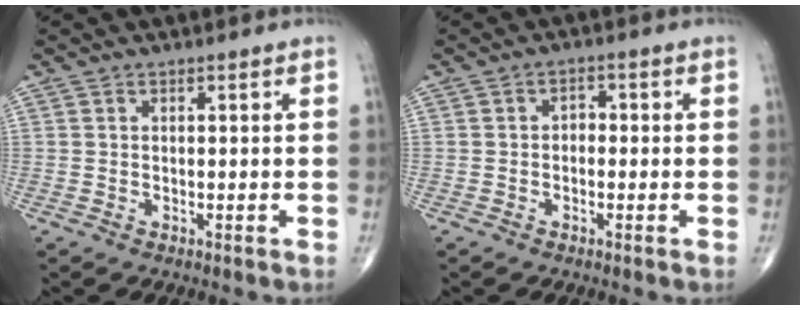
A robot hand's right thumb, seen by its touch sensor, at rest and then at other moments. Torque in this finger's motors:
{"motor_torque": [-0.55, -0.17, 0.17, 0.18, 0.05]}